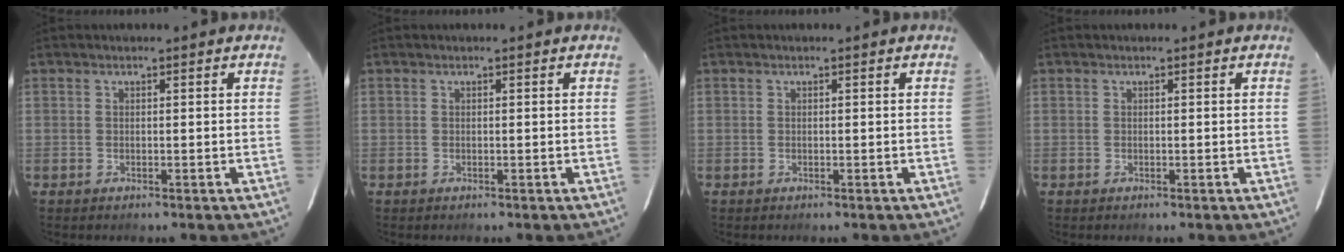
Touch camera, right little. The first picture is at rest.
{"total": 0.0}
{"total": 0.0}
{"total": 0.0}